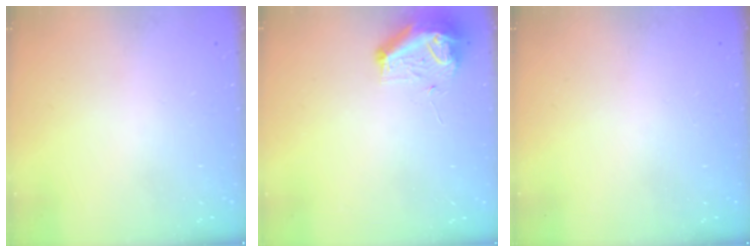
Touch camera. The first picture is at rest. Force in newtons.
{"total": 9.0, "press": 8.9, "slide": 1.1}
{"total": 0.0}